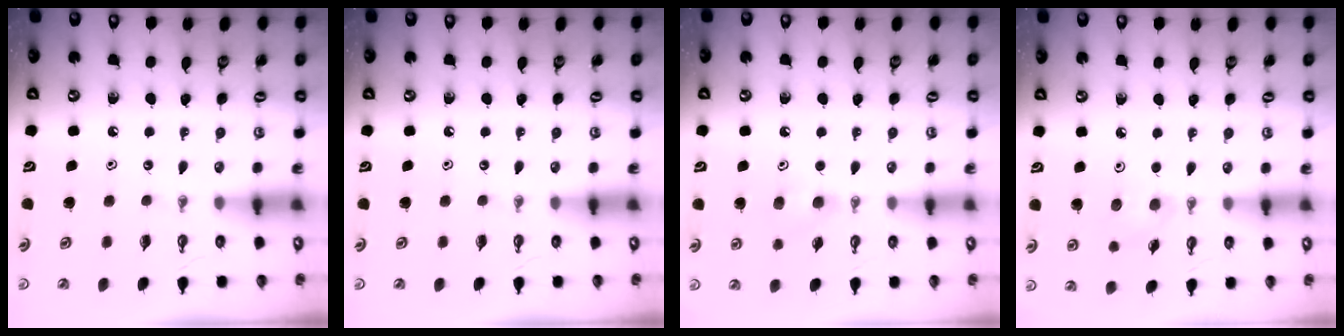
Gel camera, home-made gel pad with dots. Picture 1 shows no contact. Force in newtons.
{"total": 0.0}
{"total": 5.2, "press": 5.0, "slide": 1.3}
{"total": 6.0, "press": 4.7, "slide": 3.7}